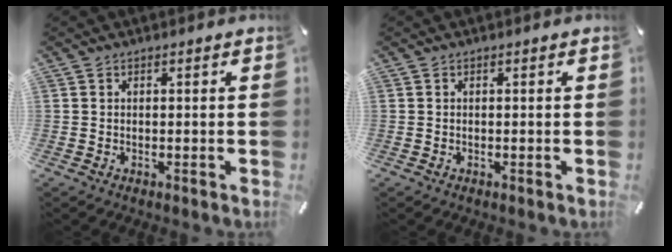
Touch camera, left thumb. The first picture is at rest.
{"total": 0.0}